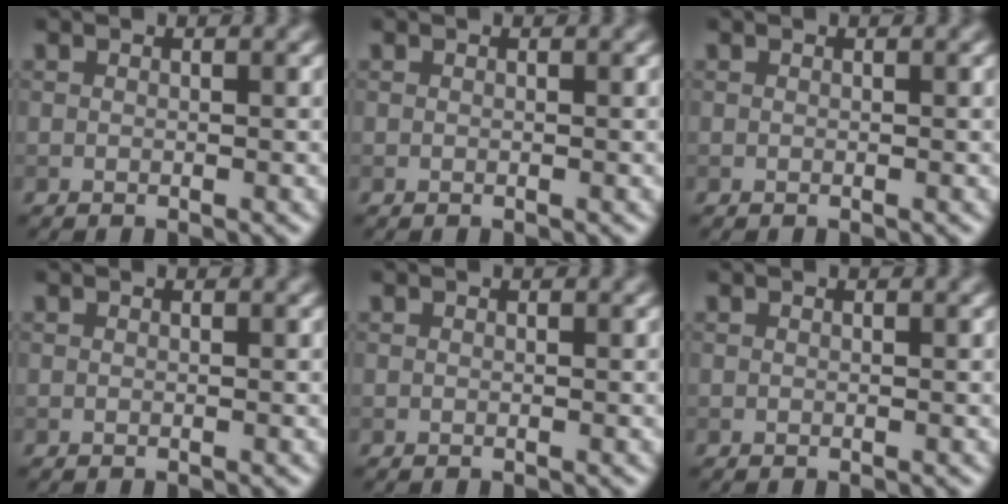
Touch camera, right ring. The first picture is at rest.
{"total": 0.0}
{"total": 0.0}
{"total": 0.0}
{"total": 0.0}
{"total": 0.0}